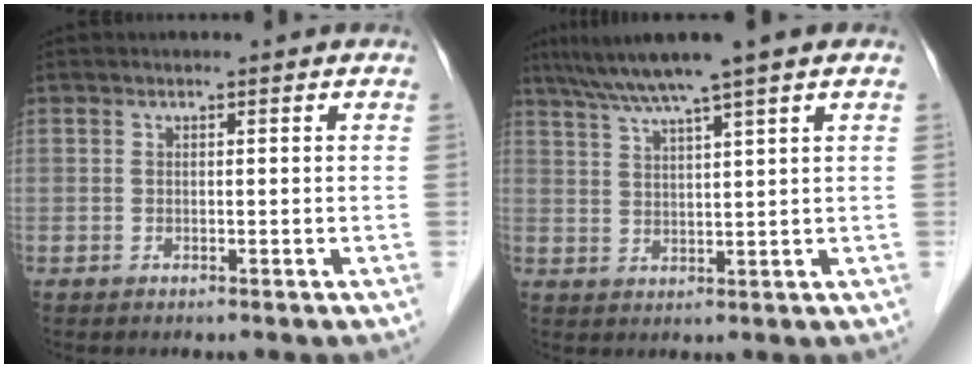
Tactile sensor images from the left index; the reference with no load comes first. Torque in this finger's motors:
{"motor_torque": [0.15, -0.19, 0.52, 0.10]}